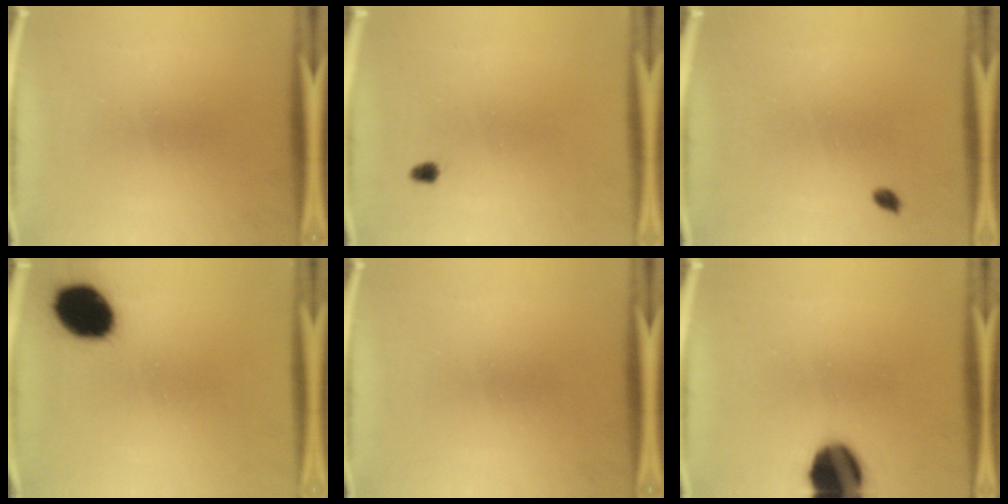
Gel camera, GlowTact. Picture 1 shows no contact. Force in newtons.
{"total": 1.5}
{"total": 1.0}
{"total": 14.3}
{"total": 0.0}
{"total": 13.8}